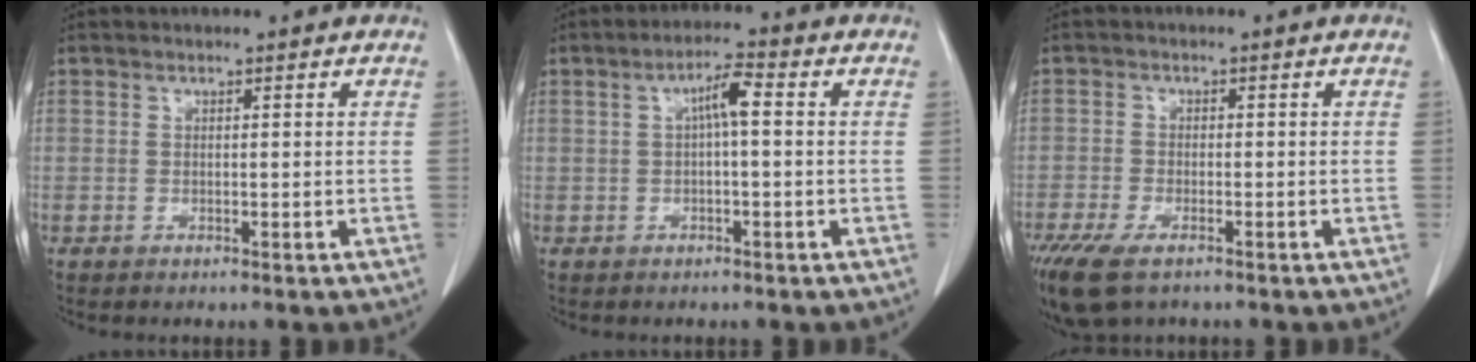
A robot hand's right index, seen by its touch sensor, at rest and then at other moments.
{"total": 4.0, "force": [0.5, 0.5, 3.9], "torque": [-0.069, 0.012, 0.006]}
{"total": 8.7, "force": [-5.9, 3.4, 5.4], "torque": [-0.105, -0.018, -0.098]}